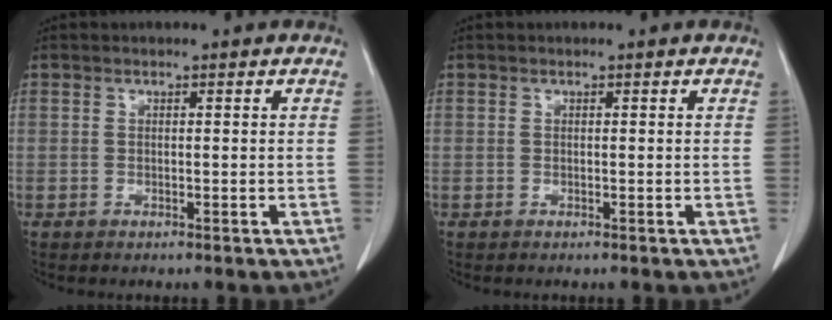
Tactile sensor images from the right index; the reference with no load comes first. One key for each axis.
{"total": 0.0}